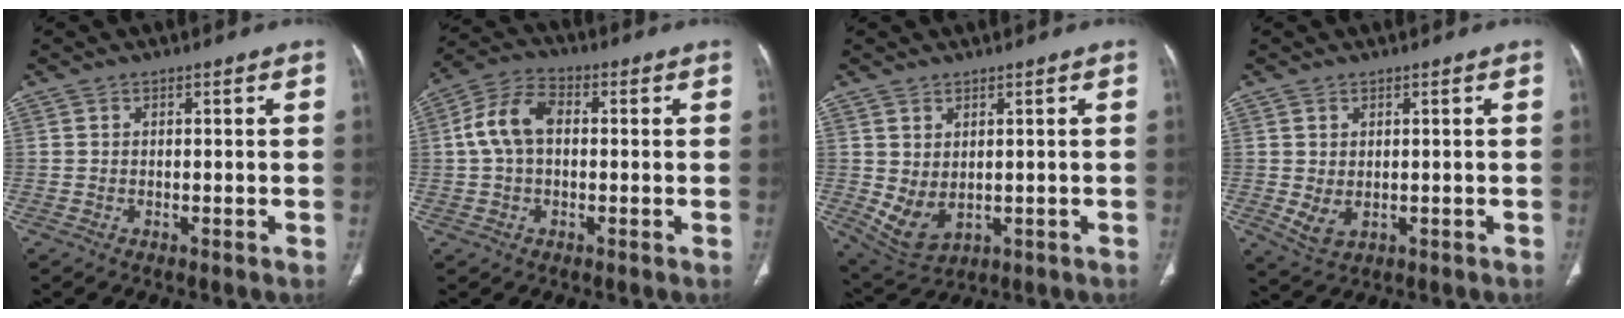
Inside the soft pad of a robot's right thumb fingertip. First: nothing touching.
{"total": 8.7, "force": [0.7, 5.5, 6.6], "torque": [-0.134, 0.027, 0.007]}
{"total": 6.1, "force": [0.2, 3.9, 4.7], "torque": [-0.087, -0.007, 0.030]}
{"total": 3.2, "force": [-0.1, 2.1, 2.4], "torque": [-0.047, -0.005, 0.013]}